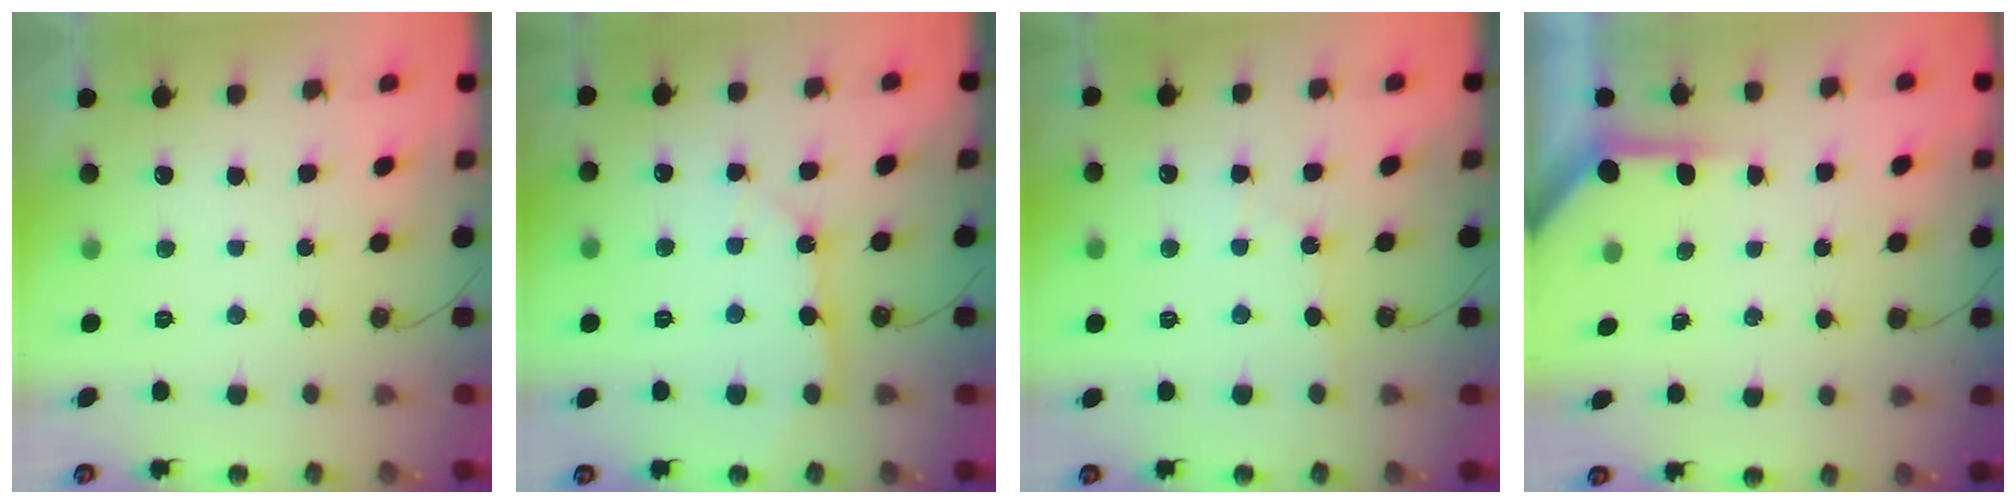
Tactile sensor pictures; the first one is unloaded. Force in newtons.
{"total": 7.4, "press": 7.4, "slide": 0.7}
{"total": 4.6, "press": 4.6, "slide": 0.7}
{"total": 4.0, "press": 3.9, "slide": 0.4}